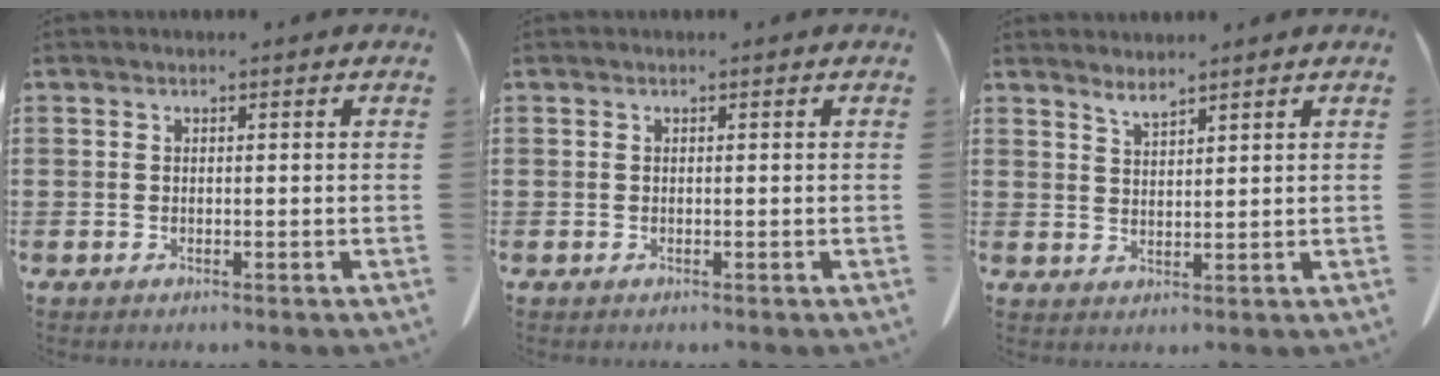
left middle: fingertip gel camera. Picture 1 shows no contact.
{"total": 0.0}
{"total": 2.1, "force": [2.0, -0.2, 0.5], "torque": [-0.013, -0.002, 0.039]}